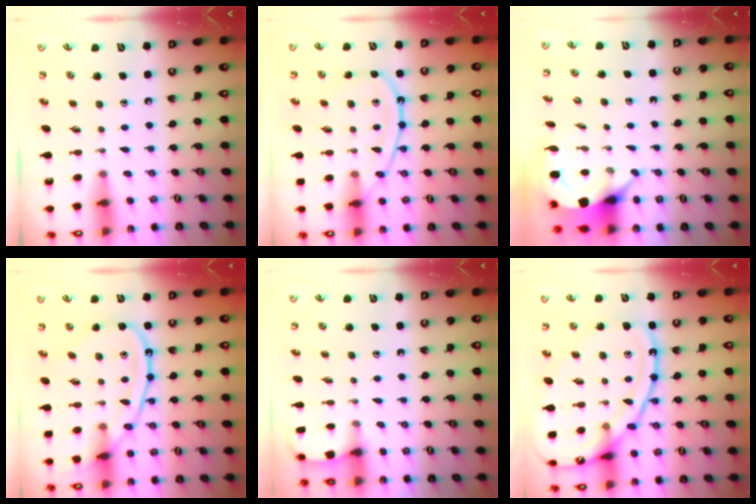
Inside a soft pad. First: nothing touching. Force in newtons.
{"total": 13.3, "press": 13.2, "slide": 1.3}
{"total": 4.9, "press": 4.8, "slide": 0.4}
{"total": 13.8, "press": 13.7, "slide": 1.3}
{"total": 1.3, "press": 1.3, "slide": 0.1}
{"total": 16.7, "press": 16.7, "slide": 1.3}